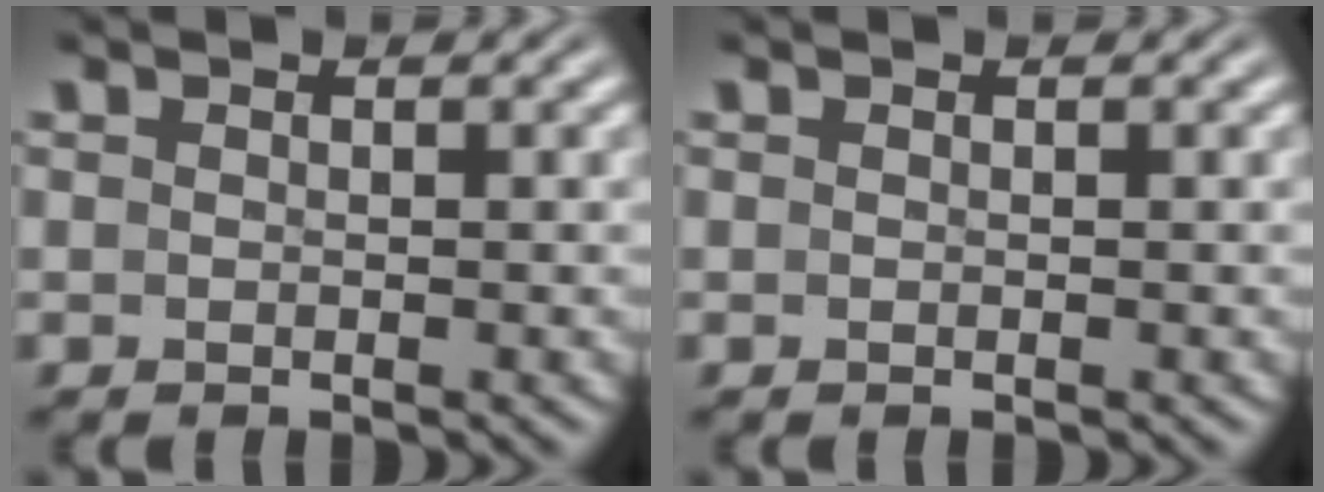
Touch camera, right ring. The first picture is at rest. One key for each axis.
{"total": 0.0}